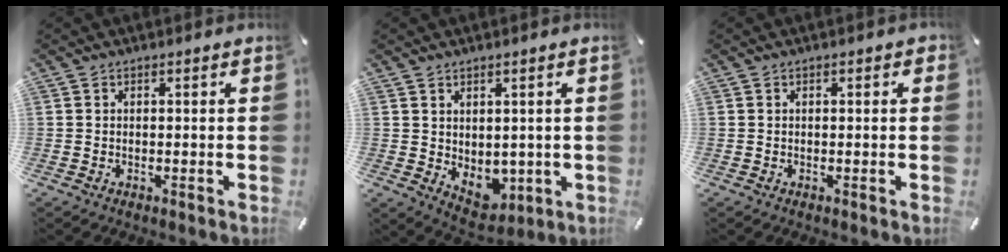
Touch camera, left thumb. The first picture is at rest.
{"total": 4.2, "force": [1.6, 3.5, 1.5], "torque": [-0.008, -0.014, 0.032]}
{"total": 0.7, "force": [0.1, 0.4, 0.6], "torque": [-0.011, 0.003, 0.000]}